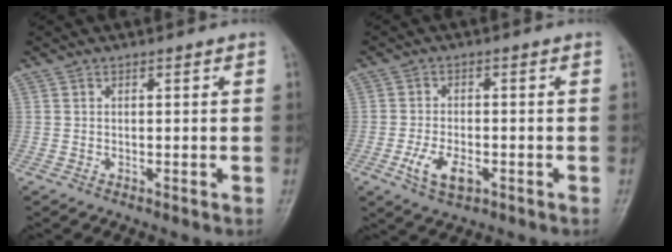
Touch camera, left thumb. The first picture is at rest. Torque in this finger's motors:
{"motor_torque": [-0.29, 0.66, 0.74, 0.22, 0.11]}